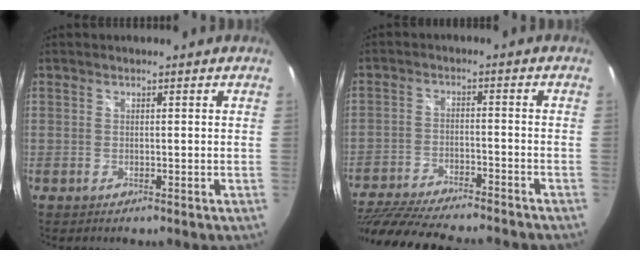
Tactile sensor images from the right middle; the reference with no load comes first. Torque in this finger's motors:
{"motor_torque": [1.08, -1.06, 0.30, 0.17]}